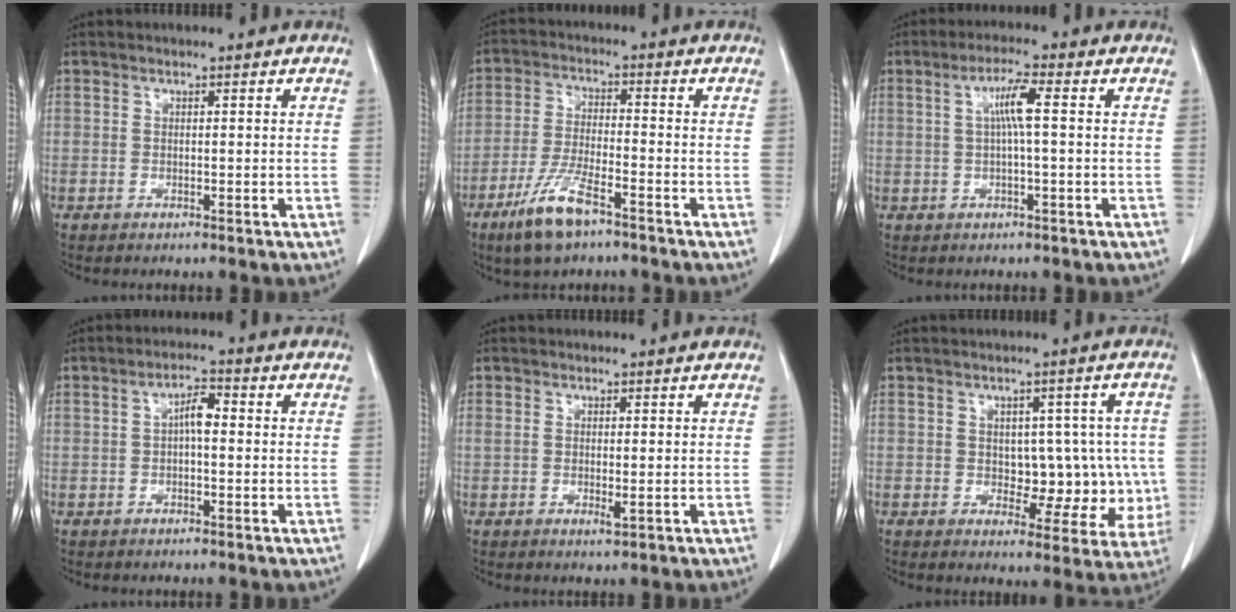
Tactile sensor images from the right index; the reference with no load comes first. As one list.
[{"total": 8.5, "force": [-5.6, 1.9, 6.2], "torque": [-0.131, -0.013, -0.102]}, {"total": 4.3, "force": [0.7, 0.1, 4.3], "torque": [-0.080, 0.010, 0.014]}, {"total": 3.3, "force": [0.2, 1.2, 3.1], "torque": [-0.054, 0.014, 0.002]}, {"total": 1.5, "force": [-0.1, 0.4, 1.5], "torque": [-0.030, -0.007, 0.002]}, {"total": 8.3, "force": [-0.1, 5.3, 6.3], "torque": [-0.053, 0.020, 0.012]}]